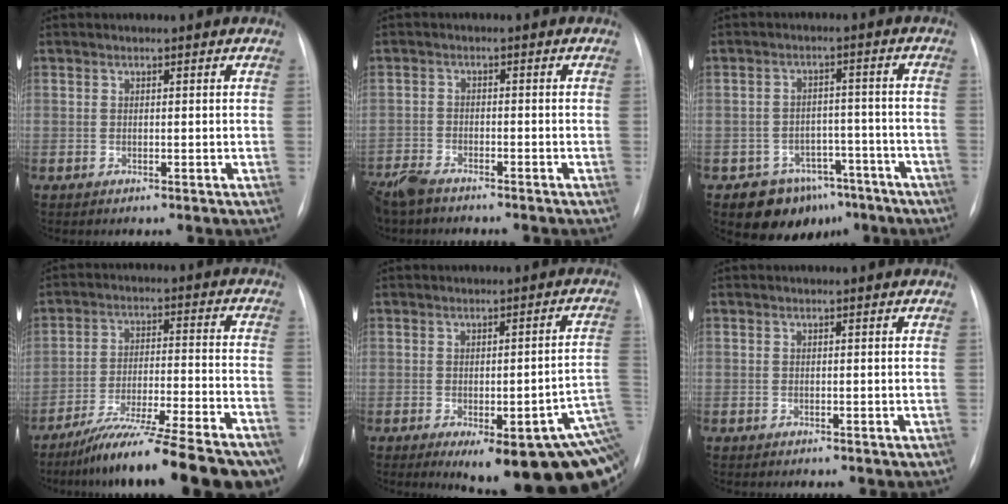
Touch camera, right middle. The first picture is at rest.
{"total": 6.8, "force": [-5.9, 2.0, 2.8], "torque": [-0.051, -0.016, -0.102]}
{"total": 9.8, "force": [-6.3, 7.1, 2.5], "torque": [-0.014, 0.035, -0.080]}
{"total": 21.9, "force": [-17.8, 1.8, 12.6], "torque": [-0.140, -0.007, -0.272]}
{"total": 21.3, "force": [-8.8, 5.5, 18.6], "torque": [-0.141, -0.004, -0.094]}
{"total": 1.1, "force": [-0.8, 0.7, 0.4], "torque": [-0.007, 0.003, -0.008]}